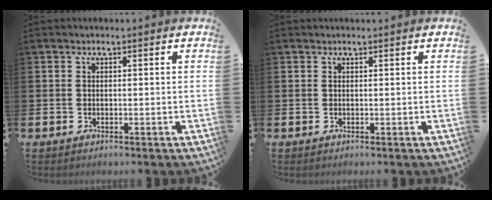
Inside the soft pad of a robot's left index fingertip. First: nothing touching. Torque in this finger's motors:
{"motor_torque": [0.03, -1.45, -0.05, -0.04]}